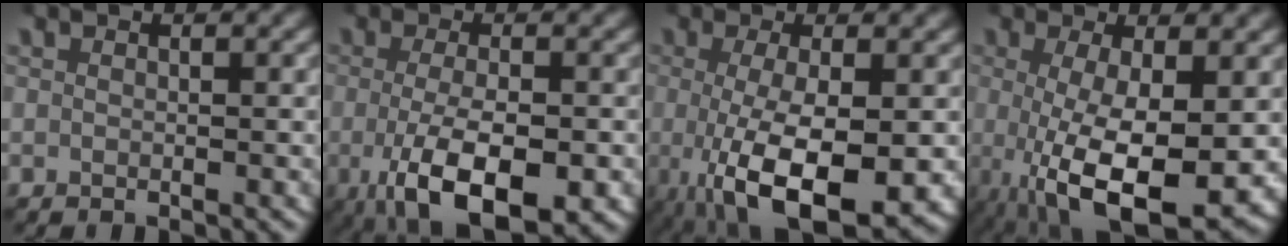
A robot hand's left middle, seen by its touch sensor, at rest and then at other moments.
{"total": 8.7, "force": [-3.4, 3.6, 7.1], "torque": [-0.142, -0.031, -0.034]}
{"total": 9.1, "force": [-2.8, 3.5, 7.9], "torque": [-0.151, -0.039, -0.020]}
{"total": 9.3, "force": [-1.9, 3.3, 8.5], "torque": [-0.153, -0.038, -0.009]}